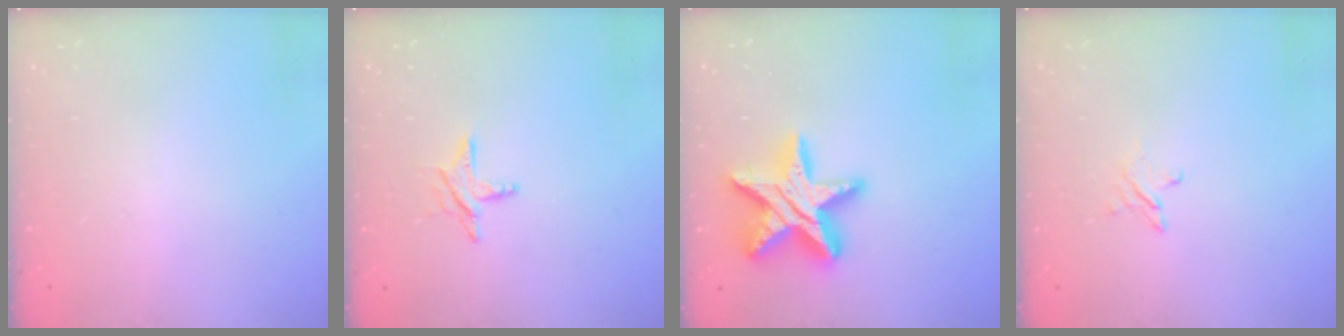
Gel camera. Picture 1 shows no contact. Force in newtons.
{"total": 5.7, "press": 5.7, "slide": 0.4}
{"total": 19.5, "press": 19.5, "slide": 1.4}
{"total": 3.2, "press": 3.1, "slide": 0.3}